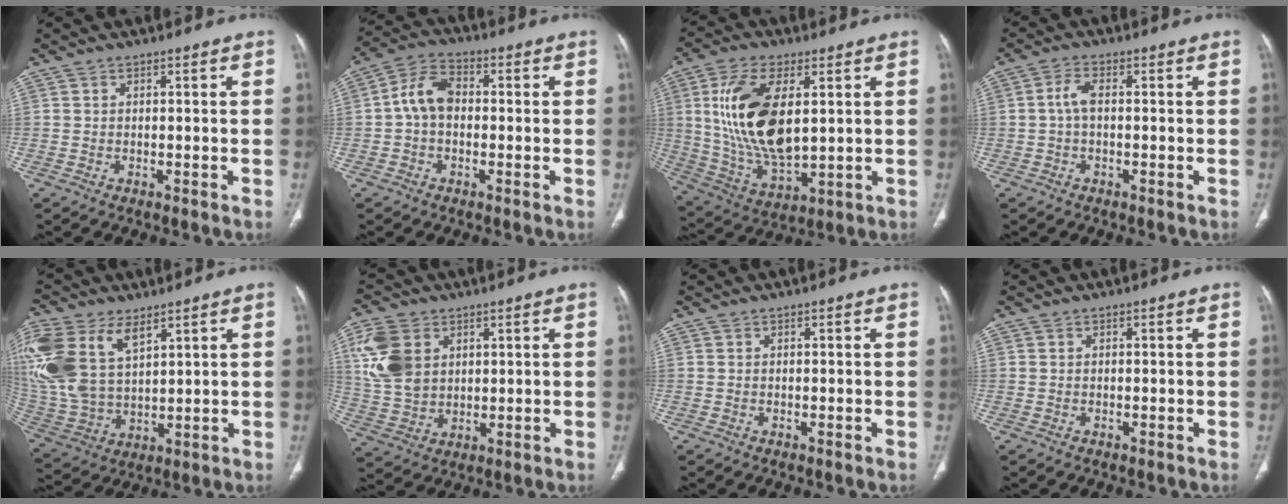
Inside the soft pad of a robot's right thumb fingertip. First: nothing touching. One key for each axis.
{"total": 7.4, "fx": -0.3, "fy": 5.2, "fz": 5.2, "tx": -0.091, "ty": 0.024, "tz": -0.018}
{"total": 18.2, "fx": 3.6, "fy": 8.9, "fz": 15.5, "tx": -0.298, "ty": -0.018, "tz": 0.080}
{"total": 3.1, "fx": -0.2, "fy": 1.5, "fz": 2.8, "tx": -0.061, "ty": 0.008, "tz": -0.007}
{"total": 21.0, "fx": 9.6, "fy": 12.2, "fz": 14.1, "tx": -0.335, "ty": -0.006, "tz": 0.197}
{"total": 11.6, "fx": 3.9, "fy": 8.4, "fz": 6.9, "tx": -0.135, "ty": -0.009, "tz": 0.085}
{"total": 0.0}
{"total": 0.0}